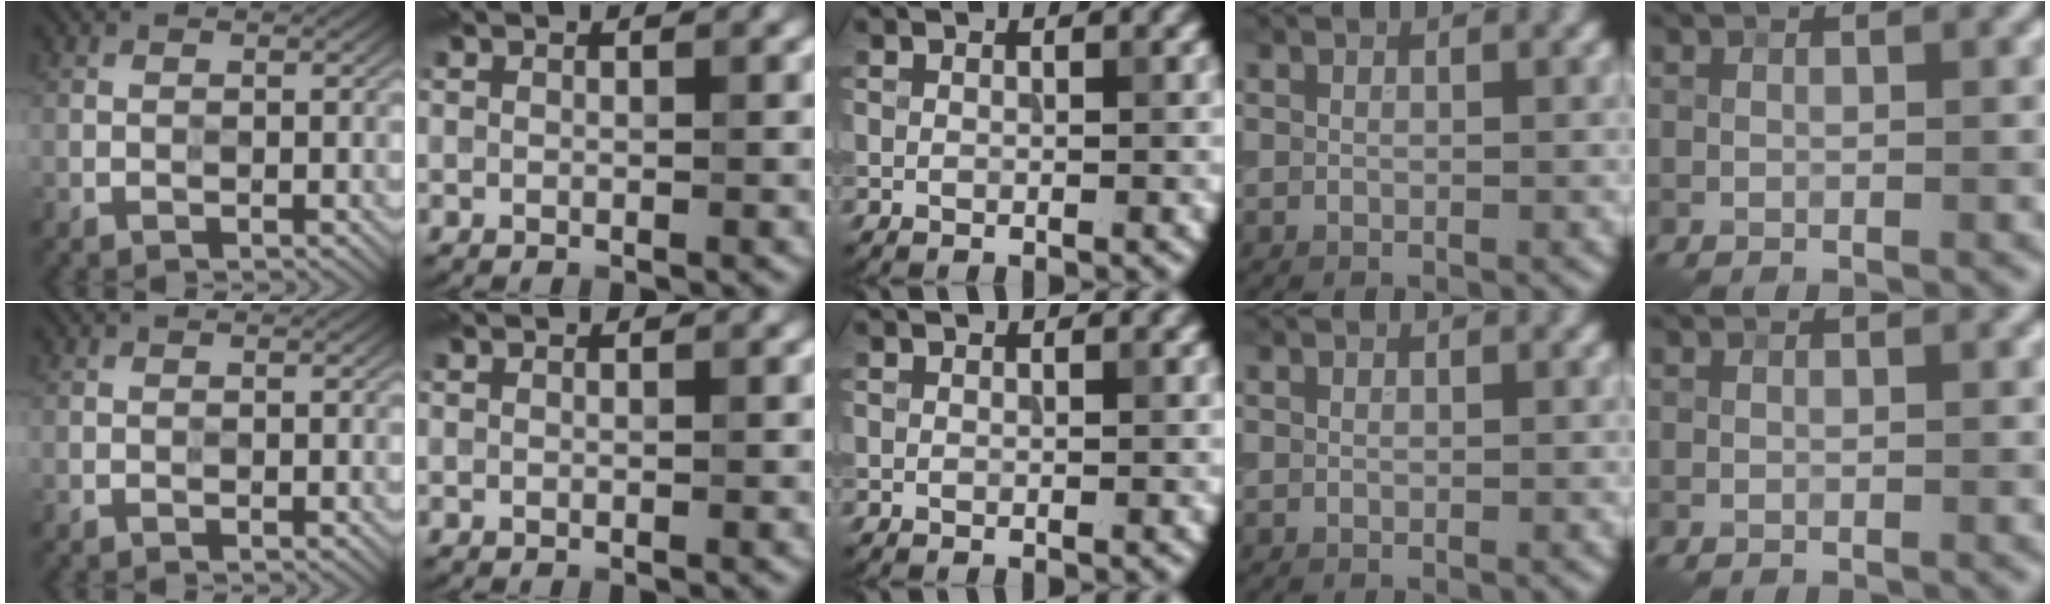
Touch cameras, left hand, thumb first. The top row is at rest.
{}